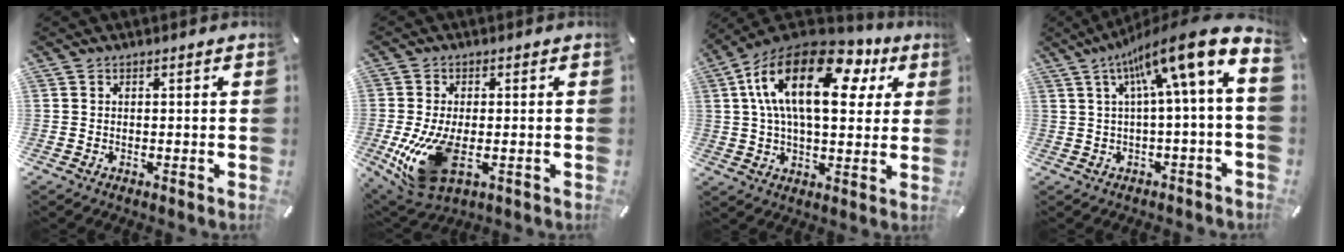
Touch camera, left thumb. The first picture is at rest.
{"total": 14.0, "force": [-2.3, 7.4, 11.7], "torque": [-0.237, -0.027, -0.033]}
{"total": 22.4, "force": [8.2, 11.2, 17.6], "torque": [-0.328, -0.031, 0.126]}
{"total": 13.9, "force": [6.2, 1.0, 12.4], "torque": [-0.201, -0.059, 0.090]}